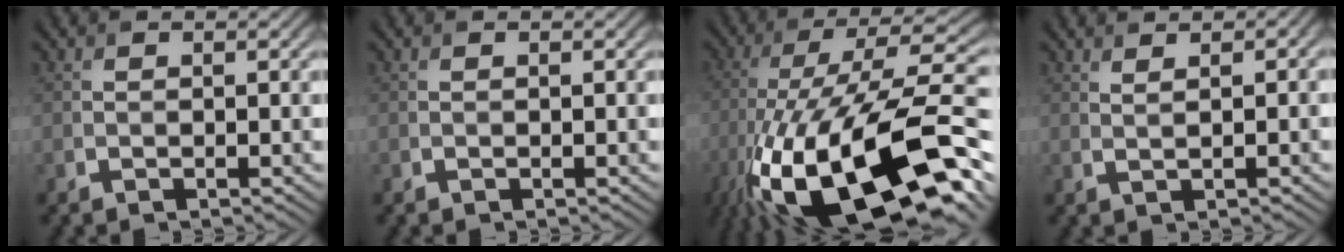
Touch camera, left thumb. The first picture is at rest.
{"total": 0.0}
{"total": 20.9, "force": [-10.5, 7.5, 16.5], "torque": [-0.306, -0.022, -0.166]}
{"total": 3.4, "force": [1.9, 1.0, 2.6], "torque": [-0.025, 0.010, 0.011]}